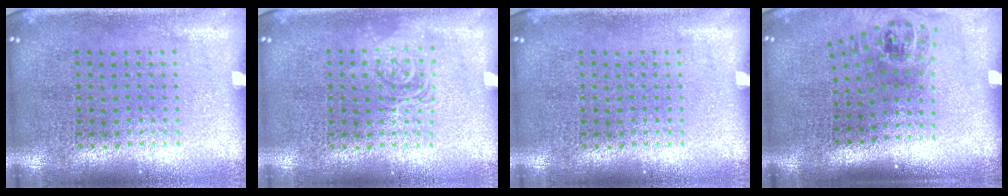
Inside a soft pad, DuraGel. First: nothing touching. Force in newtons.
{"total": 2.2, "press": 2.1, "slide": 0.4}
{"total": 0.0}
{"total": 1.5, "press": 1.1, "slide": 1.0}